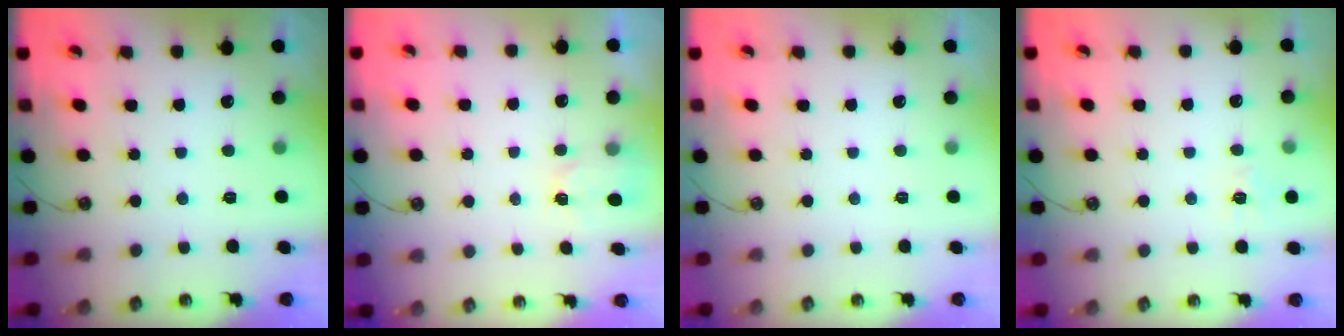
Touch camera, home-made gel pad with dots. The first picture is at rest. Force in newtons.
{"total": 2.2, "press": 2.2, "slide": 0.4}
{"total": 0.0}
{"total": 5.8, "press": 5.8, "slide": 0.6}